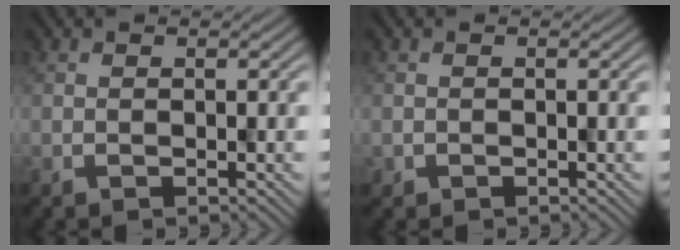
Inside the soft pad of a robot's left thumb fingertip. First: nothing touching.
{"total": 0.5, "force": [0.0, 0.4, -0.3], "torque": [0.006, -0.001, -0.001]}